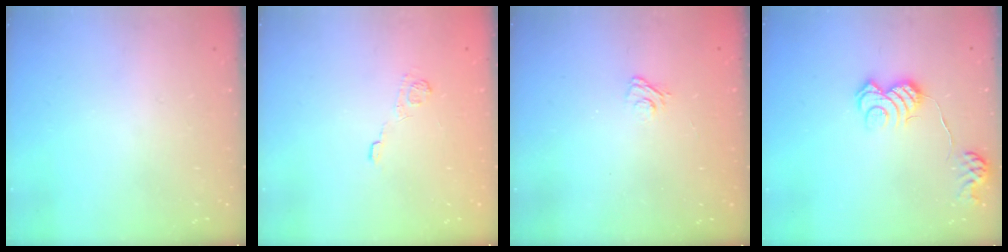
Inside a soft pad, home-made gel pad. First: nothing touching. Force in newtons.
{"total": 8.5, "press": 8.4, "slide": 1.5}
{"total": 2.9, "press": 2.6, "slide": 1.2}
{"total": 11.1, "press": 11.0, "slide": 1.0}